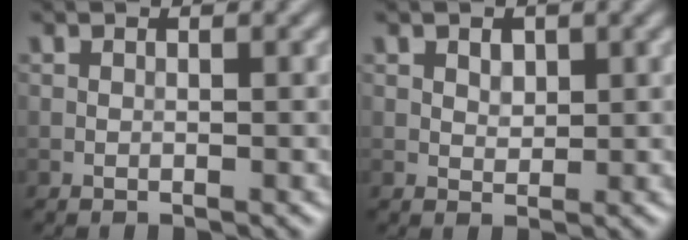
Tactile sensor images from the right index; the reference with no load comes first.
{"total": 1.2, "force": [0.6, 0.8, 0.7], "torque": [-0.010, -0.002, 0.012]}